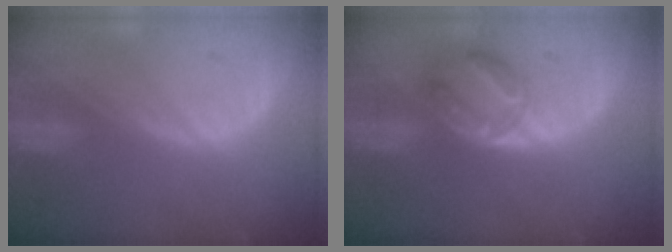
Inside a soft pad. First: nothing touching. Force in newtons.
{"total": 5.8, "press": 5.5, "slide": 1.8}